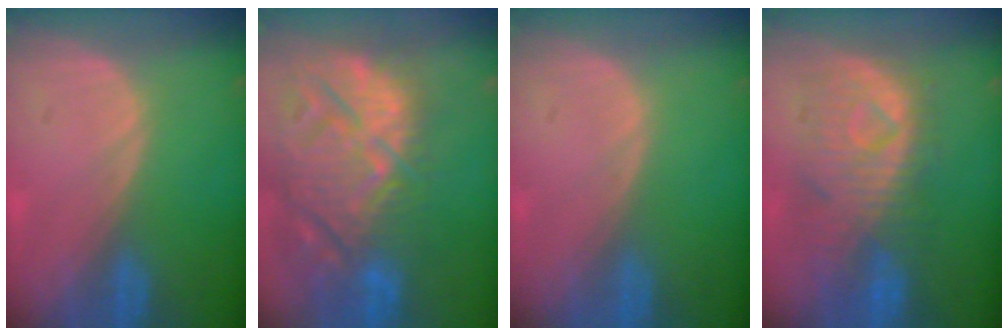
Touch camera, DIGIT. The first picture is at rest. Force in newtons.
{"total": 15.3, "press": 13.1, "slide": 7.9}
{"total": 0.0}
{"total": 9.8, "press": 9.1, "slide": 3.6}